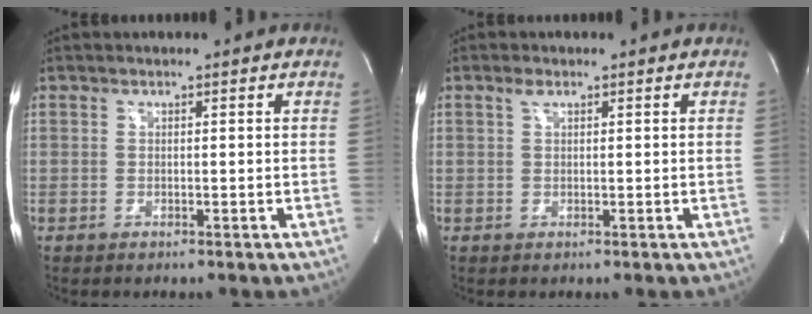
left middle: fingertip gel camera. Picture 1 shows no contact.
{"total": 1.0, "force": [0.7, 0.4, 0.7], "torque": [-0.016, 0.006, 0.014]}